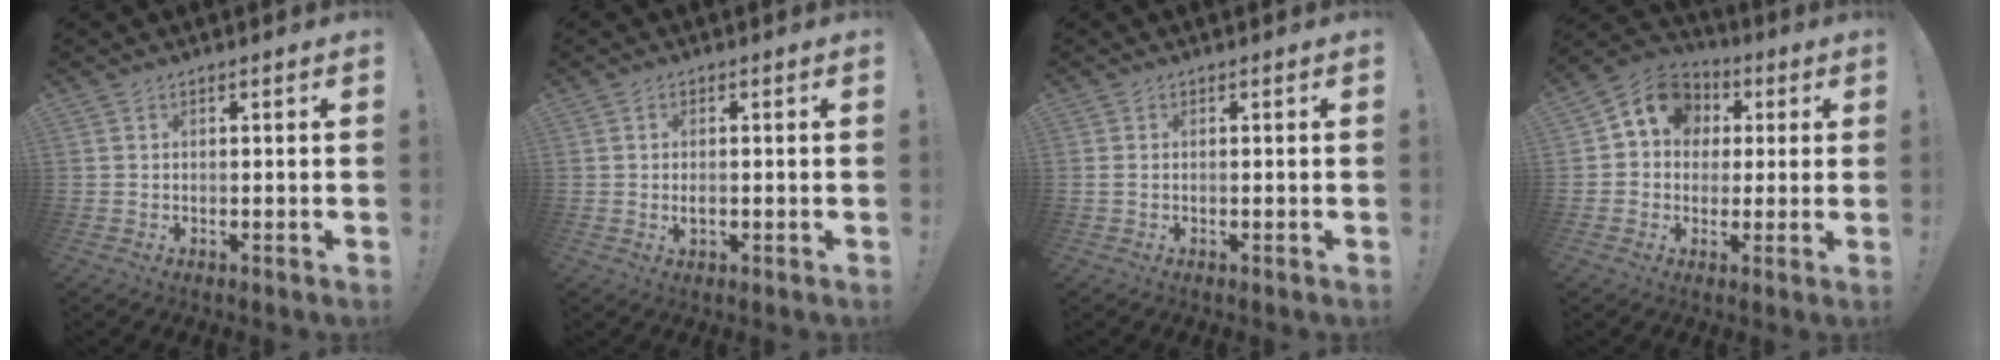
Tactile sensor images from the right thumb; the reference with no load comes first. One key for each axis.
{"total": 2.0, "fx": -0.2, "fy": 1.0, "fz": 1.7, "tx": -0.029, "ty": 0.003, "tz": -0.003}
{"total": 0.8, "fx": 0.4, "fy": 0.3, "fz": 0.6, "tx": -0.005, "ty": -0.001, "tz": 0.006}
{"total": 10.6, "fx": 2.3, "fy": 9.2, "fz": 4.7, "tx": -0.055, "ty": -0.003, "tz": 0.047}